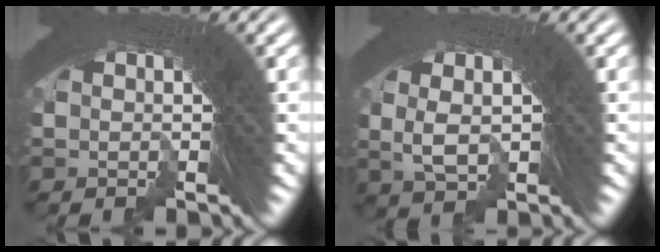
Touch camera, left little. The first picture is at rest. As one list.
[{"total": 5.8, "force": [-0.3, 5.0, 3.0], "torque": [-0.080, -0.004, -0.007]}]